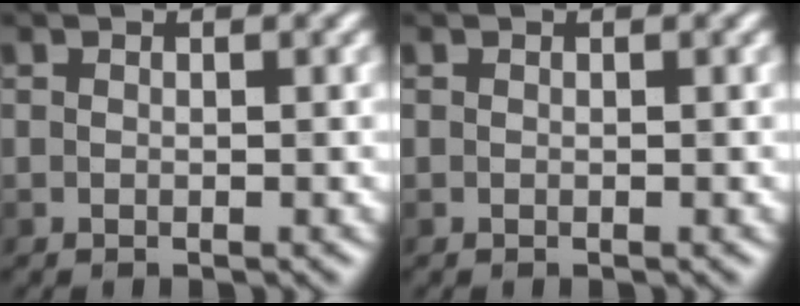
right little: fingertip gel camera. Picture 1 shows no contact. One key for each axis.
{"total": 0.0}